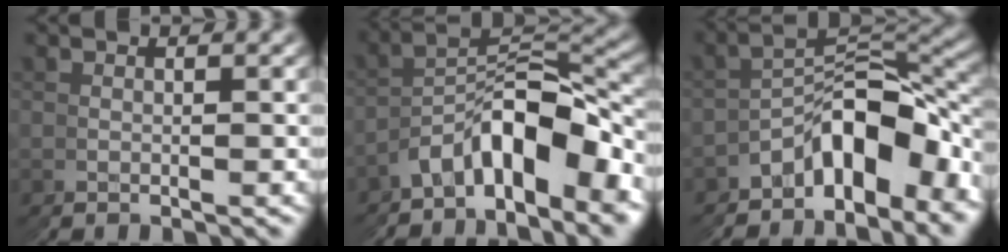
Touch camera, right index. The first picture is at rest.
{"total": 8.2, "force": [-3.4, 4.2, 6.1], "torque": [-0.101, -0.016, -0.044]}
{"total": 7.8, "force": [-4.8, 3.6, 4.9], "torque": [-0.057, -0.005, -0.067]}